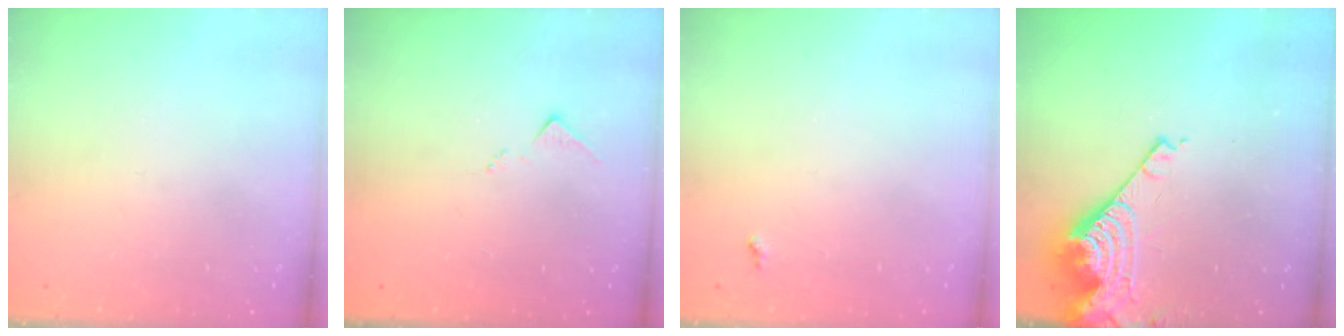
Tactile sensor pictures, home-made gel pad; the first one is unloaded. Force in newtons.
{"total": 7.1, "press": 7.1, "slide": 0.8}
{"total": 3.8, "press": 3.7, "slide": 0.5}
{"total": 8.0, "press": 8.0, "slide": 0.7}